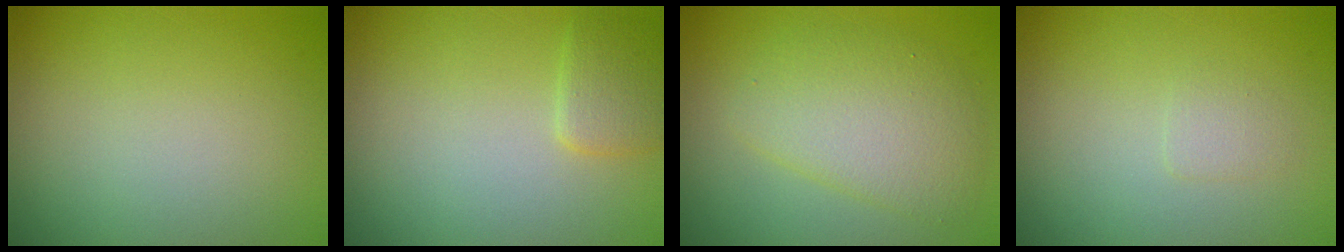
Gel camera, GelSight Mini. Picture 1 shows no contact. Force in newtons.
{"total": 1.8, "press": 1.8, "slide": 0.1}
{"total": 4.4, "press": 4.4, "slide": 0.1}
{"total": 0.8, "press": 0.8, "slide": 0.0}